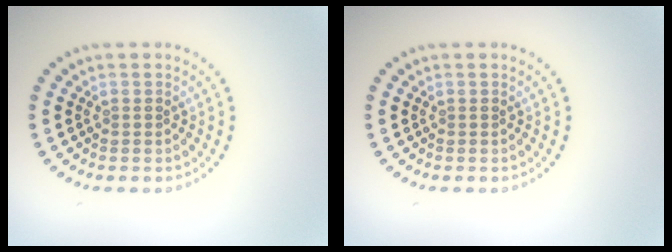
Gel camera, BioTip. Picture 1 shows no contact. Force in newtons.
{"total": 0.0}